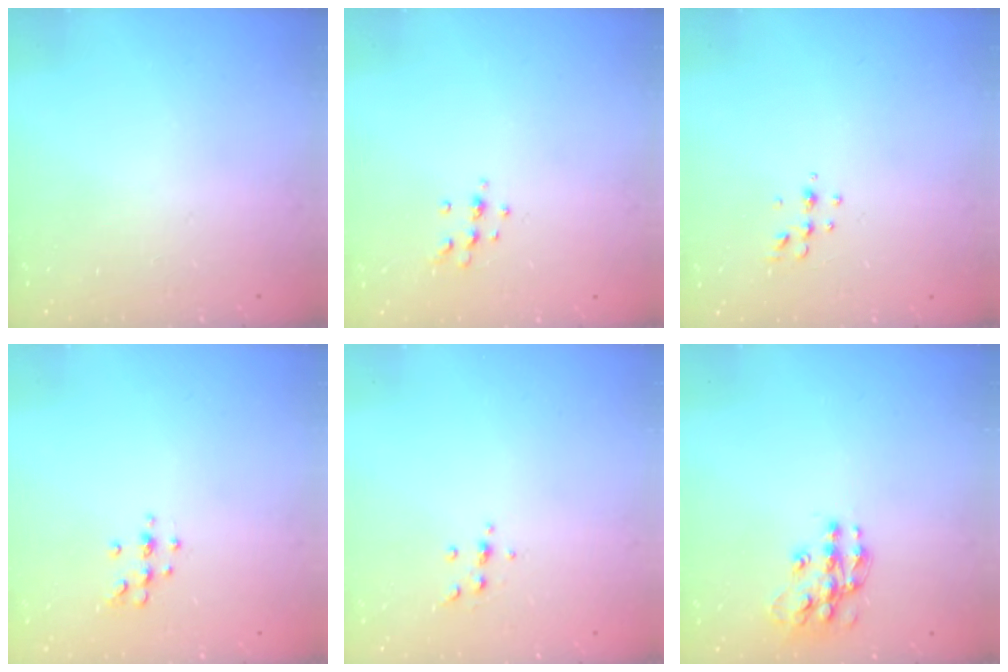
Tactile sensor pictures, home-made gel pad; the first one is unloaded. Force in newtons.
{"total": 6.9, "press": 6.8, "slide": 1.2}
{"total": 4.6, "press": 4.5, "slide": 1.0}
{"total": 6.5, "press": 6.4, "slide": 1.2}
{"total": 3.6, "press": 3.5, "slide": 0.9}
{"total": 12.6, "press": 12.6, "slide": 0.8}